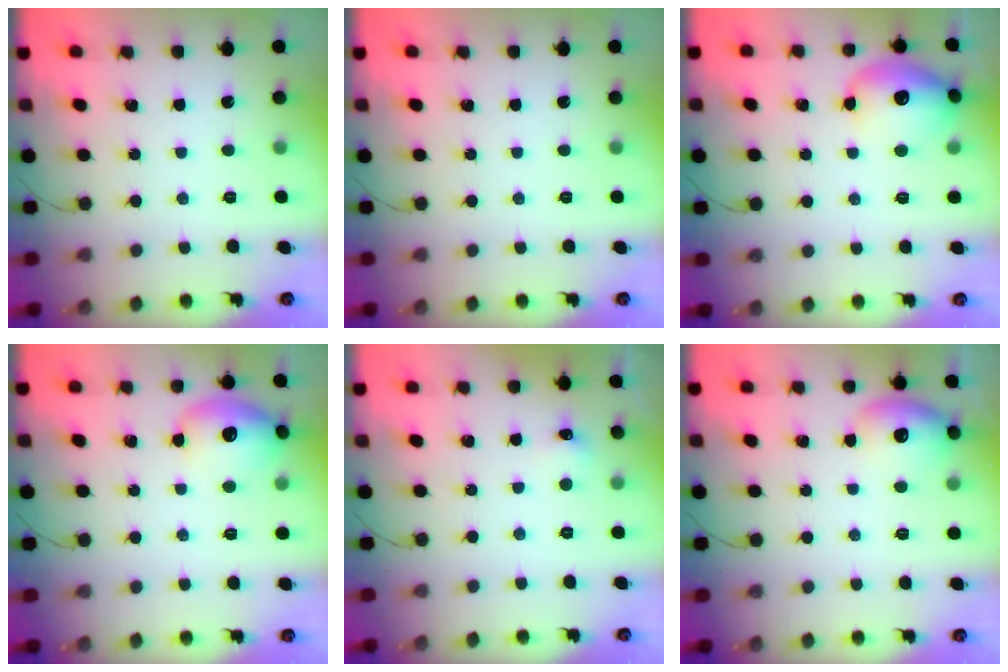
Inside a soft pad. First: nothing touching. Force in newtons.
{"total": 0.0}
{"total": 18.2, "press": 15.1, "slide": 10.1}
{"total": 13.4, "press": 12.5, "slide": 5.0}
{"total": 4.6, "press": 4.4, "slide": 1.4}
{"total": 10.6, "press": 10.5, "slide": 1.3}